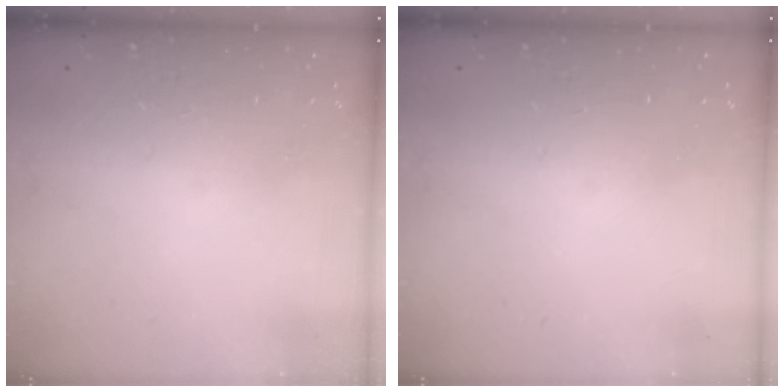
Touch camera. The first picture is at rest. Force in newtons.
{"total": 0.0}